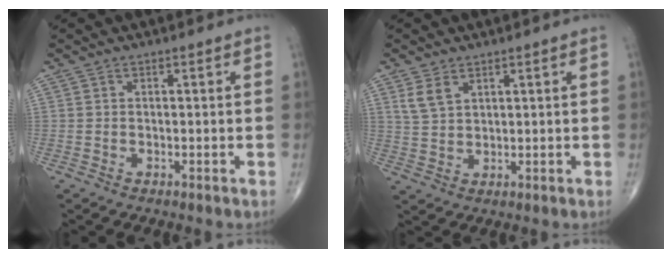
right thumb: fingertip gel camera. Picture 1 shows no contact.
{"total": 4.0, "force": [2.3, 2.4, 2.3], "torque": [-0.043, -0.007, 0.054]}